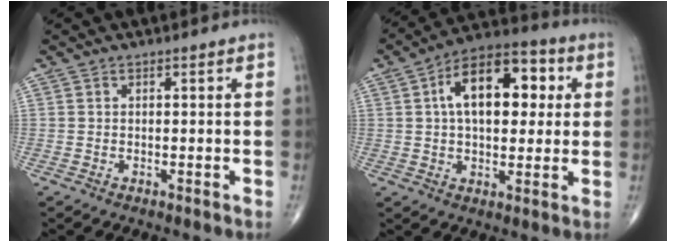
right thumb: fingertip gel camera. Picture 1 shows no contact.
{"total": 16.6, "force": [3.7, 9.2, 13.3], "torque": [-0.177, 0.021, 0.053]}